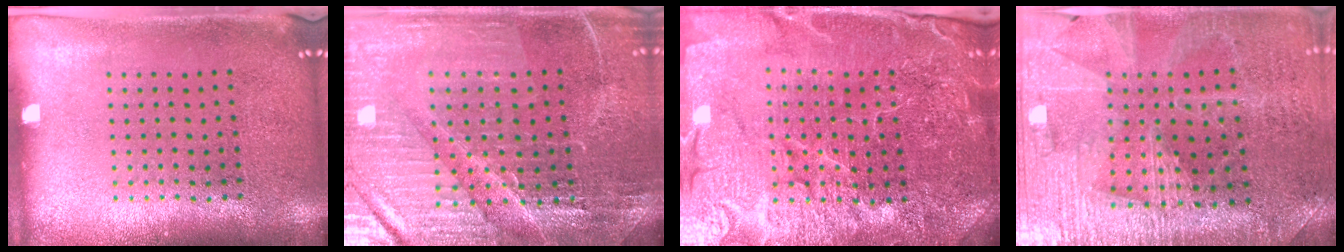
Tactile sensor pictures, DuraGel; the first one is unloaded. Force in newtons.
{"total": 3.8, "press": 3.8, "slide": 0.7}
{"total": 5.5, "press": 5.1, "slide": 2.1}
{"total": 3.0, "press": 3.0, "slide": 0.5}